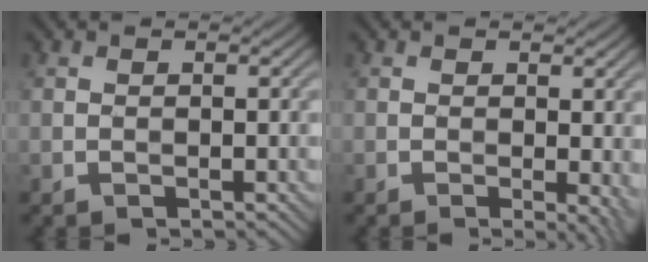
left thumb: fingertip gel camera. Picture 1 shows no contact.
{"total": 2.7, "force": [-0.2, 0.8, 2.5], "torque": [-0.032, -0.003, -0.004]}